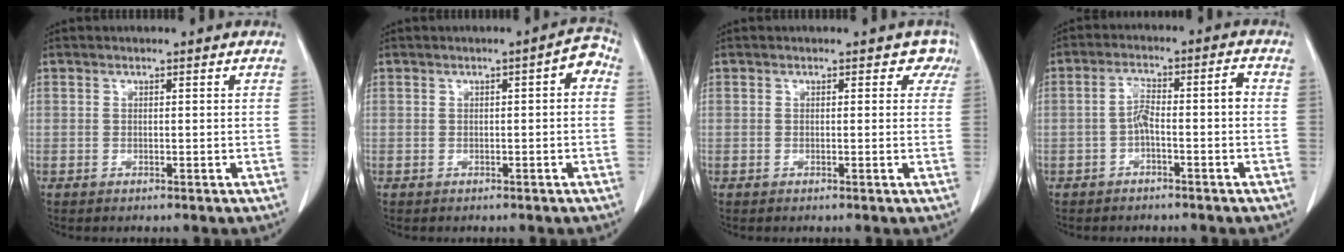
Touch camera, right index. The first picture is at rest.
{"total": 2.8, "force": [0.1, 0.8, 2.7], "torque": [-0.026, 0.012, -0.004]}
{"total": 1.9, "force": [1.0, 1.5, 0.6], "torque": [0.016, -0.001, -0.005]}
{"total": 4.9, "force": [-1.3, 1.0, 4.6], "torque": [-0.086, 0.025, -0.021]}